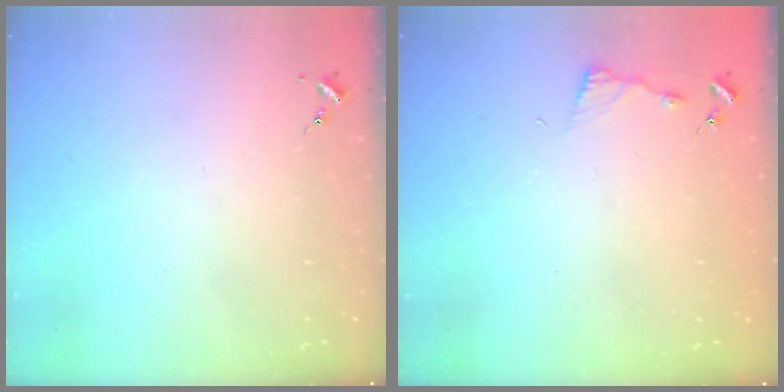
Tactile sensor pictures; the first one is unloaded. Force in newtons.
{"total": 3.4, "press": 3.4, "slide": 0.4}